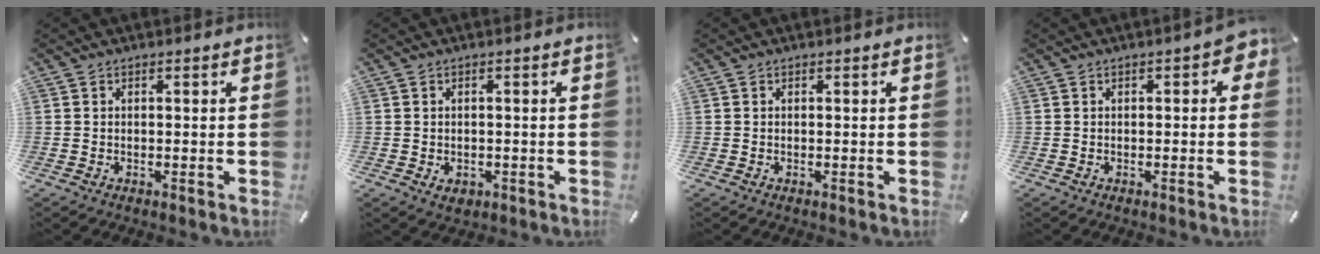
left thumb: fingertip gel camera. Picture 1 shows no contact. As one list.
[{"total": 2.0, "force": [-0.7, 1.7, 0.8], "torque": [-0.014, 0.004, -0.014]}, {"total": 0.0}, {"total": 2.5, "force": [-0.1, 1.2, 2.2], "torque": [-0.025, 0.000, -0.006]}]